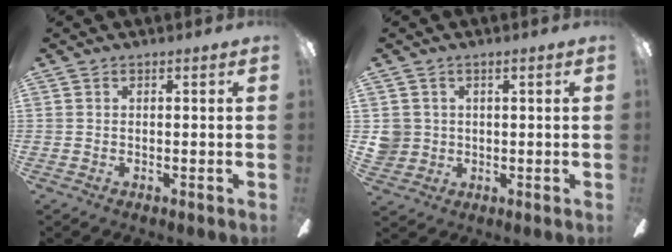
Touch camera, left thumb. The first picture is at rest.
{"total": 4.0, "force": [0.7, 3.9, 0.5], "torque": [-0.020, 0.007, 0.012]}